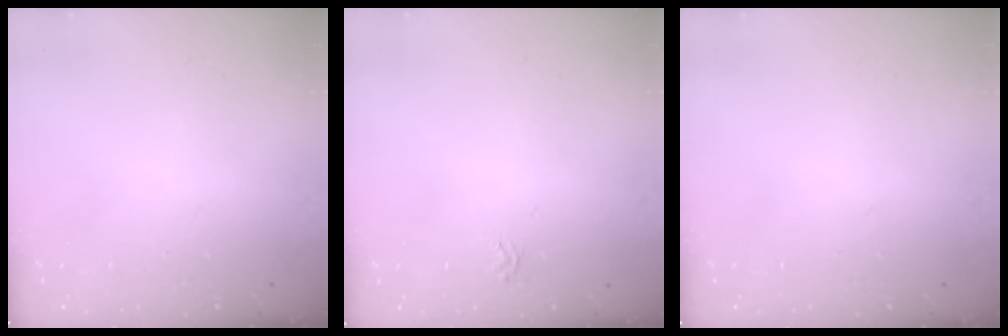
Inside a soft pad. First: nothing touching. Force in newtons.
{"total": 1.9, "press": 1.9, "slide": 0.2}
{"total": 0.0}